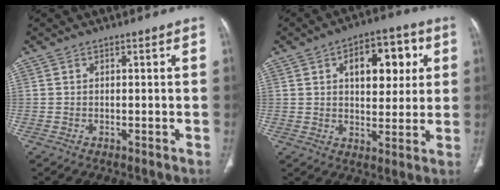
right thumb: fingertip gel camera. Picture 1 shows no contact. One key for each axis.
{"total": 12.8, "fx": 3.9, "fy": 7.2, "fz": 9.8, "tx": -0.093, "ty": 0.002, "tz": 0.056}